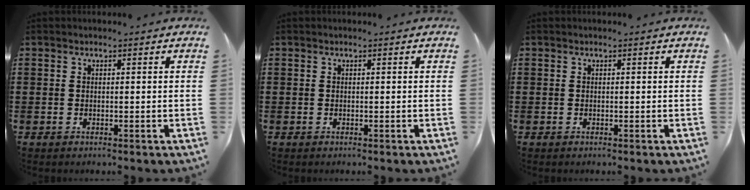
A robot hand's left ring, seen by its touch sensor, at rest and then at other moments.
{"total": 0.0}
{"total": 0.0}